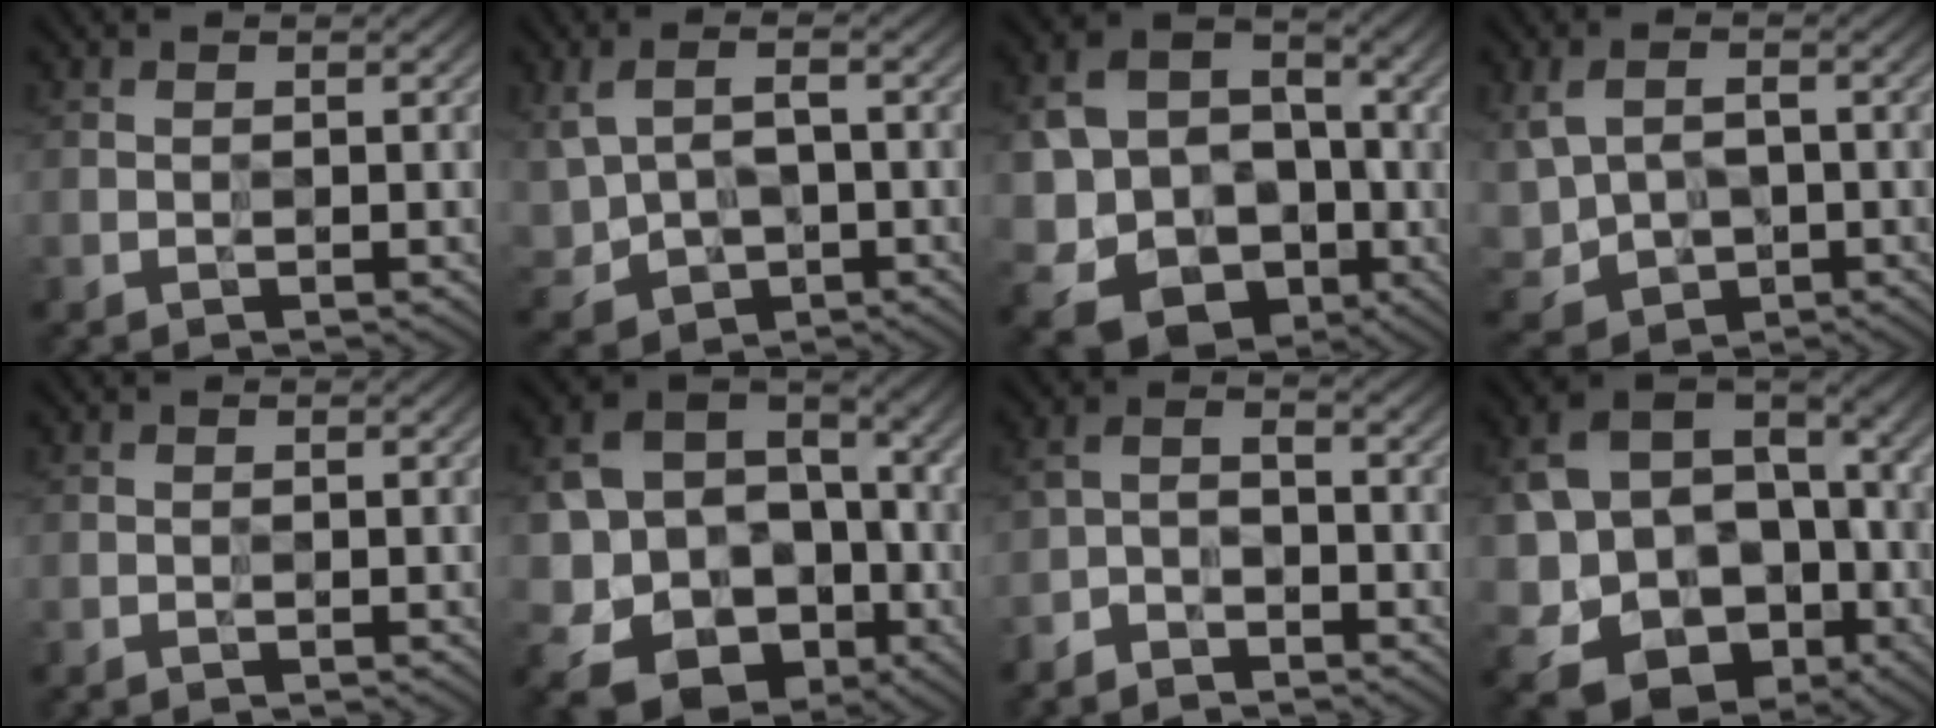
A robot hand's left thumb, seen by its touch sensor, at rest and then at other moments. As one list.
[{"total": 6.3, "force": [-0.2, 4.4, 4.5], "torque": [-0.102, -0.010, 0.001]}, {"total": 15.0, "force": [-3.1, 12.4, 7.7], "torque": [-0.176, -0.032, -0.062]}, {"total": 6.5, "force": [-0.7, 4.9, 4.2], "torque": [-0.098, -0.011, -0.013]}, {"total": 0.0}, {"total": 17.0, "force": [-4.6, 13.9, 8.6], "torque": [-0.171, -0.032, -0.086]}, {"total": 3.7, "force": [-3.0, 1.7, 1.3], "torque": [-0.026, -0.002, -0.068]}, {"total": 18.1, "force": [-4.4, 14.6, 9.7], "torque": [-0.183, -0.035, -0.065]}]